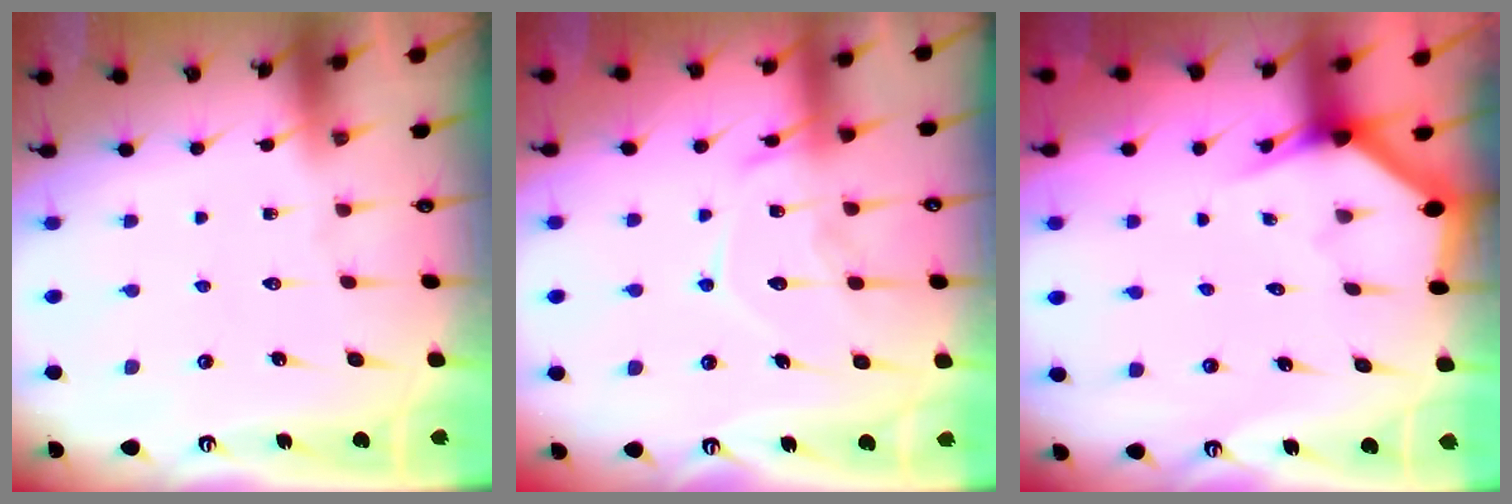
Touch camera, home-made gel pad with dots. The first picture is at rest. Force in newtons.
{"total": 14.0, "press": 13.9, "slide": 1.0}
{"total": 2.9, "press": 2.9, "slide": 0.1}